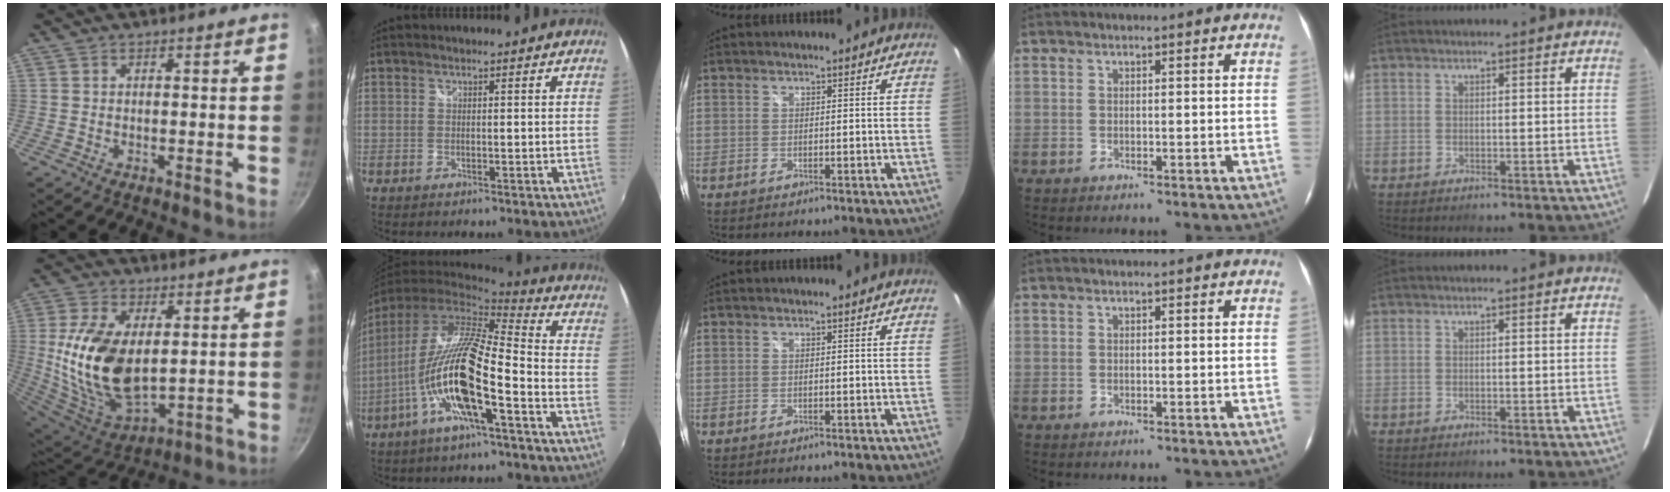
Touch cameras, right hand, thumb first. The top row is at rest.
{"thumb": {"total": 18.7, "force": [2.1, 10.7, 15.2], "torque": [-0.285, -0.019, 0.054]}, "index": {"total": 17.1, "force": [-5.4, 3.4, 15.8], "torque": [-0.282, -0.018, -0.108]}}